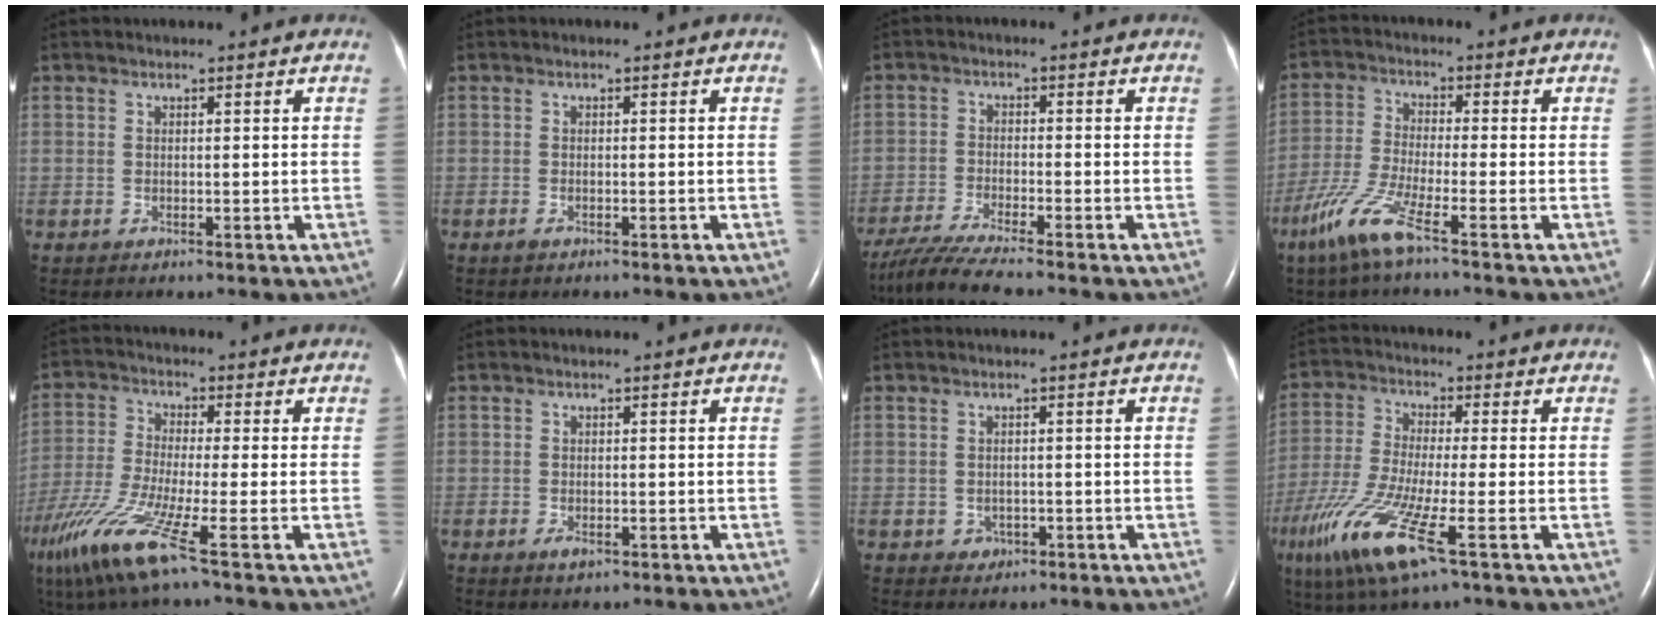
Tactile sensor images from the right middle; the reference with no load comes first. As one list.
[{"total": 0.9, "force": [-0.7, 0.1, 0.6], "torque": [-0.014, -0.001, -0.010]}, {"total": 6.8, "force": [-5.9, -1.0, 3.3], "torque": [-0.063, -0.031, -0.110]}, {"total": 7.6, "force": [-4.8, 0.0, 5.9], "torque": [-0.134, -0.019, -0.104]}, {"total": 11.0, "force": [-6.3, -0.7, 8.9], "torque": [-0.193, -0.041, -0.128]}, {"total": 1.2, "force": [-0.6, 0.6, 0.9], "torque": [-0.020, -0.003, -0.006]}, {"total": 1.4, "force": [-0.6, 1.3, 0.2], "torque": [0.000, 0.006, -0.004]}, {"total": 13.3, "force": [-6.1, 1.3, 11.7], "torque": [-0.255, -0.033, -0.115]}]